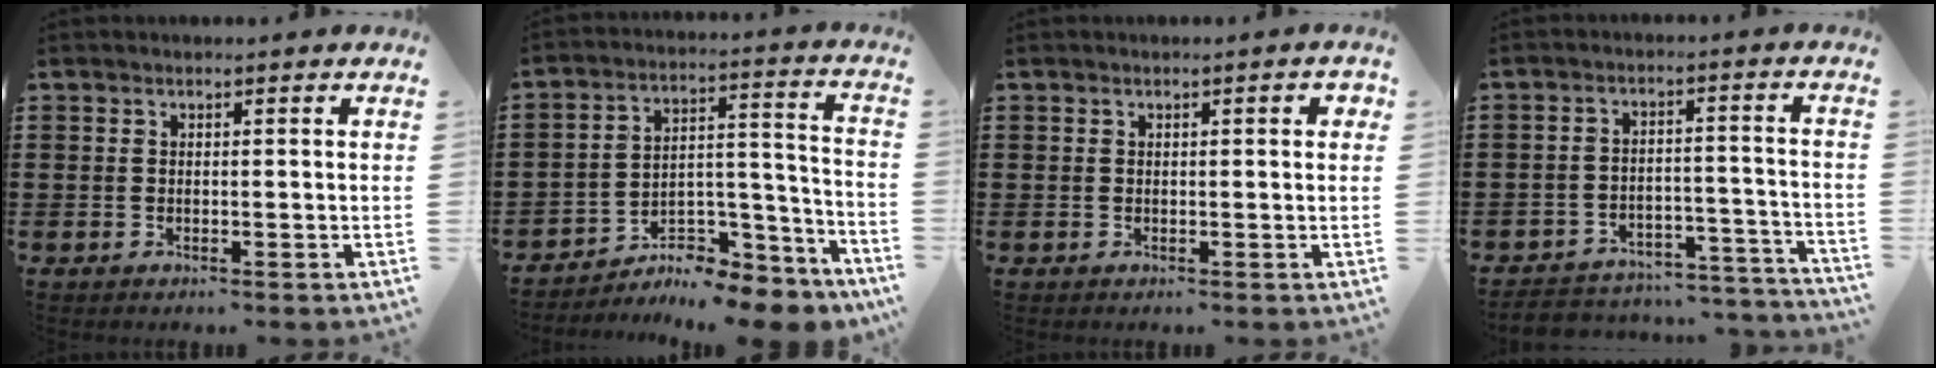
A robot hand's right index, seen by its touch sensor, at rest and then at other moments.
{"total": 7.8, "force": [-7.1, 2.3, 2.2], "torque": [-0.025, 0.022, -0.135]}
{"total": 1.2, "force": [0.3, 0.2, 1.1], "torque": [-0.020, 0.002, 0.003]}
{"total": 4.1, "force": [-3.9, 1.0, 0.7], "torque": [-0.015, 0.005, -0.080]}